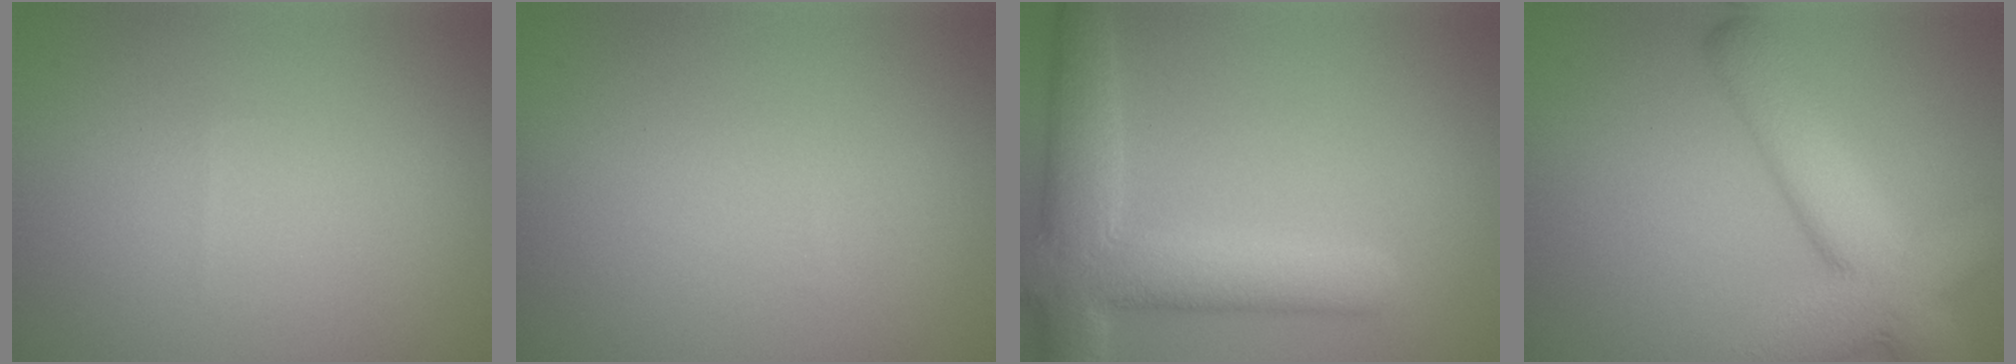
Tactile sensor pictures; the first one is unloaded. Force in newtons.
{"total": 0.0}
{"total": 7.1, "press": 7.0, "slide": 0.7}
{"total": 8.7, "press": 8.7, "slide": 0.5}